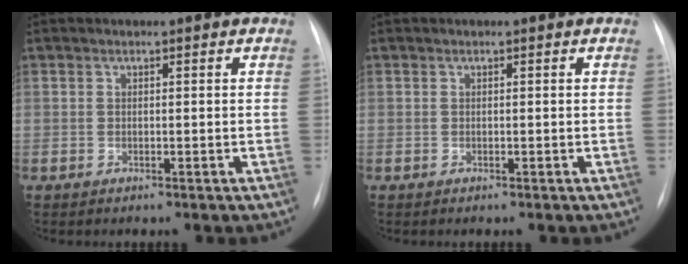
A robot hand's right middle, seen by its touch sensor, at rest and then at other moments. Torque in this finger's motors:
{"motor_torque": [0.08, -0.08, -0.01, 0.00]}